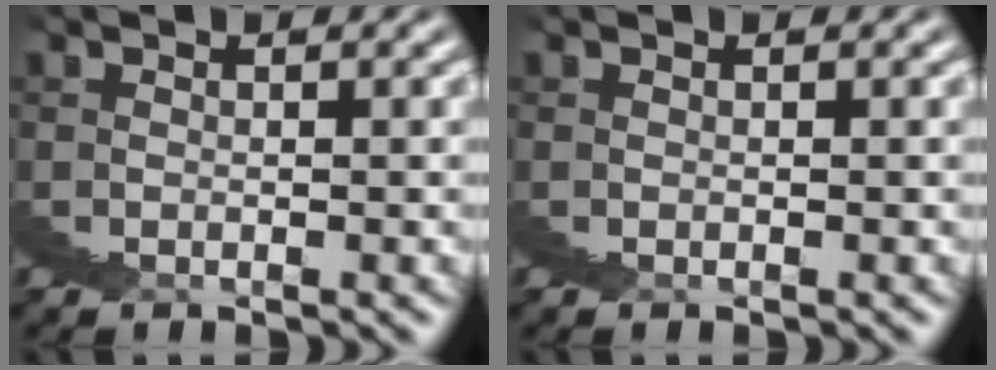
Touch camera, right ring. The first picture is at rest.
{"total": 0.0}